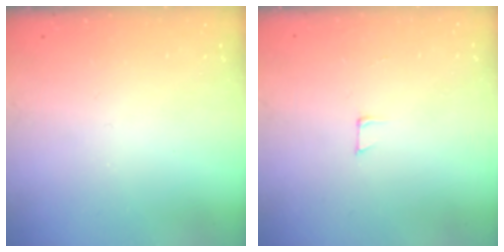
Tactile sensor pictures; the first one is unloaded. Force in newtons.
{"total": 4.4, "press": 4.4, "slide": 0.3}